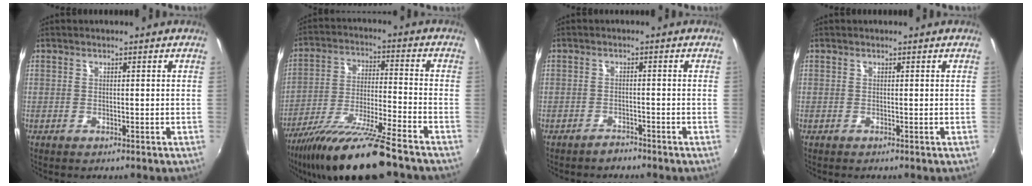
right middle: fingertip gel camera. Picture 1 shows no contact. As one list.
[{"total": 16.8, "force": [-13.4, 0.5, 10.1], "torque": [-0.199, -0.030, -0.234]}, {"total": 2.1, "force": [-1.9, 0.8, 0.2], "torque": [-0.010, 0.003, -0.031]}, {"total": 0.0}]